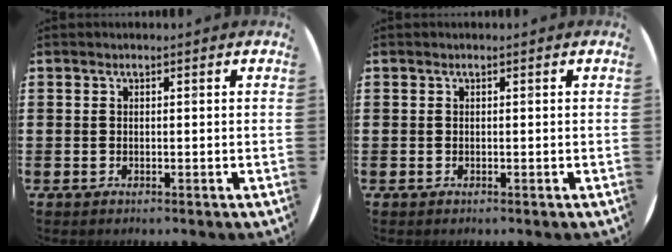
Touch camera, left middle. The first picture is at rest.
{"total": 0.0}